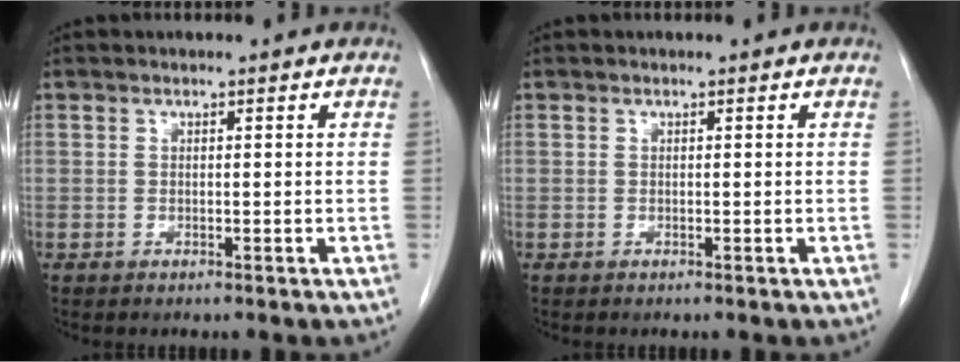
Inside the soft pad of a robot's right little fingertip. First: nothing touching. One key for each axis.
{"total": 0.0}